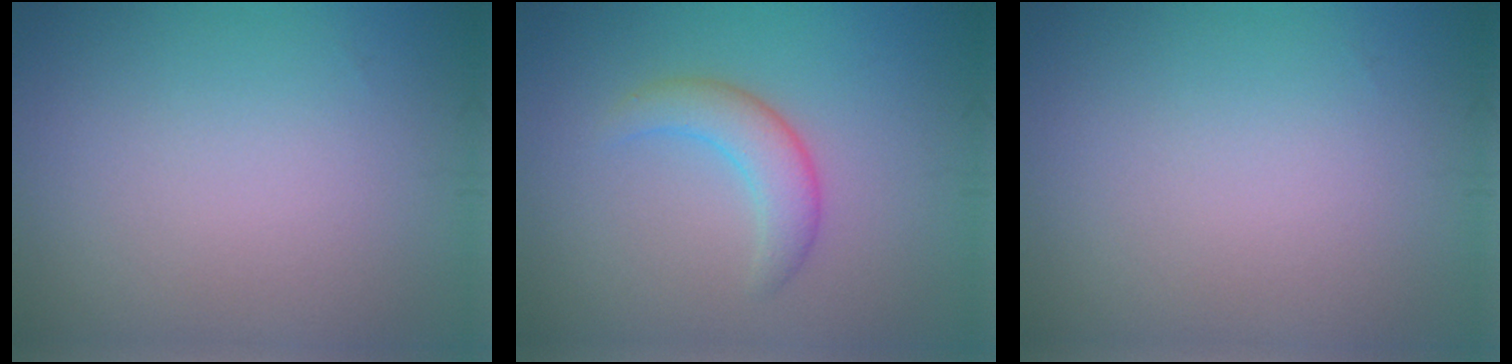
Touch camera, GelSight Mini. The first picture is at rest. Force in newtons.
{"total": 2.8, "press": 2.8, "slide": 0.2}
{"total": 0.0}